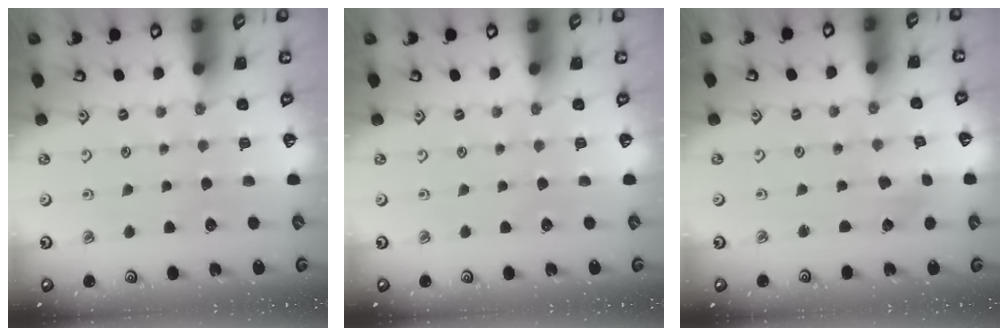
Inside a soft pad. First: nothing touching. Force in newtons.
{"total": 0.0}
{"total": 0.8, "press": 0.8, "slide": 0.2}